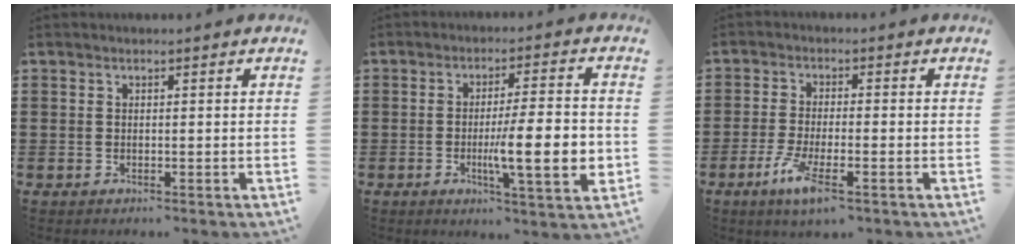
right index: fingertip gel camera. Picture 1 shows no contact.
{"total": 11.5, "force": [-1.9, 2.1, 11.2], "torque": [-0.174, -0.012, -0.031]}
{"total": 5.7, "force": [-3.1, 0.8, 4.8], "torque": [-0.110, -0.017, -0.058]}